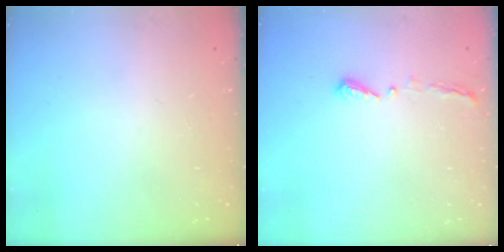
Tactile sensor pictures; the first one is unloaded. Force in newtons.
{"total": 4.4, "press": 4.3, "slide": 0.6}